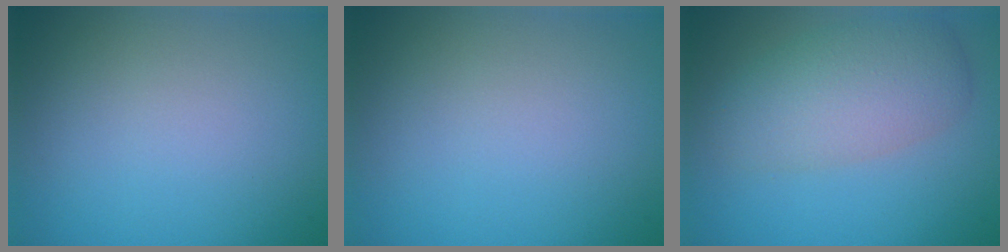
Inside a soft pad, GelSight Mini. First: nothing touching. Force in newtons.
{"total": 0.0}
{"total": 5.0, "press": 5.0, "slide": 0.2}